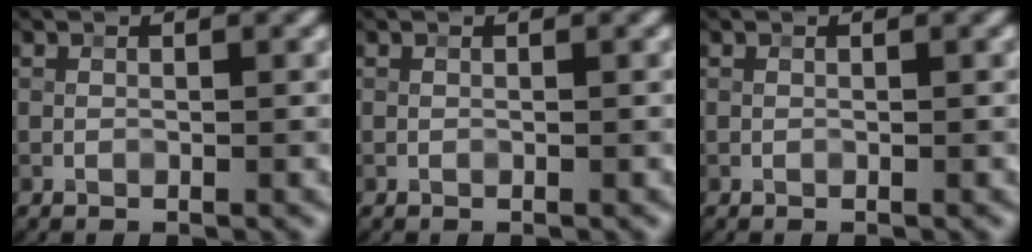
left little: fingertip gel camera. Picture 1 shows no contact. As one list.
[{"total": 0.0}, {"total": 0.0}]